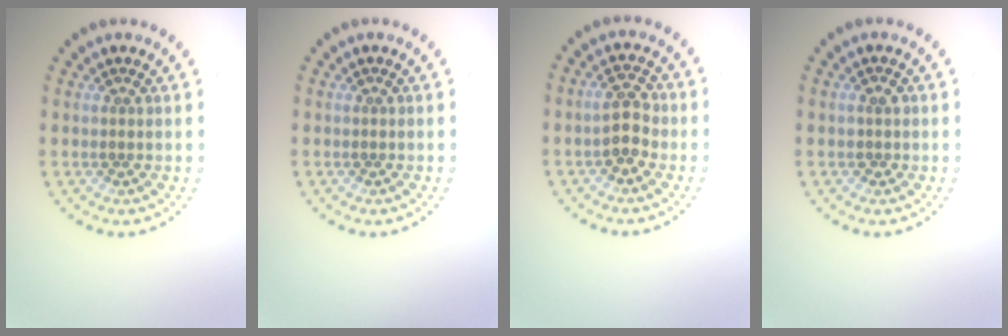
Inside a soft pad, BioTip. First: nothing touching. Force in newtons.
{"total": 0.0}
{"total": 2.6, "press": 2.6, "slide": 0.3}
{"total": 1.1, "press": 1.0, "slide": 0.4}